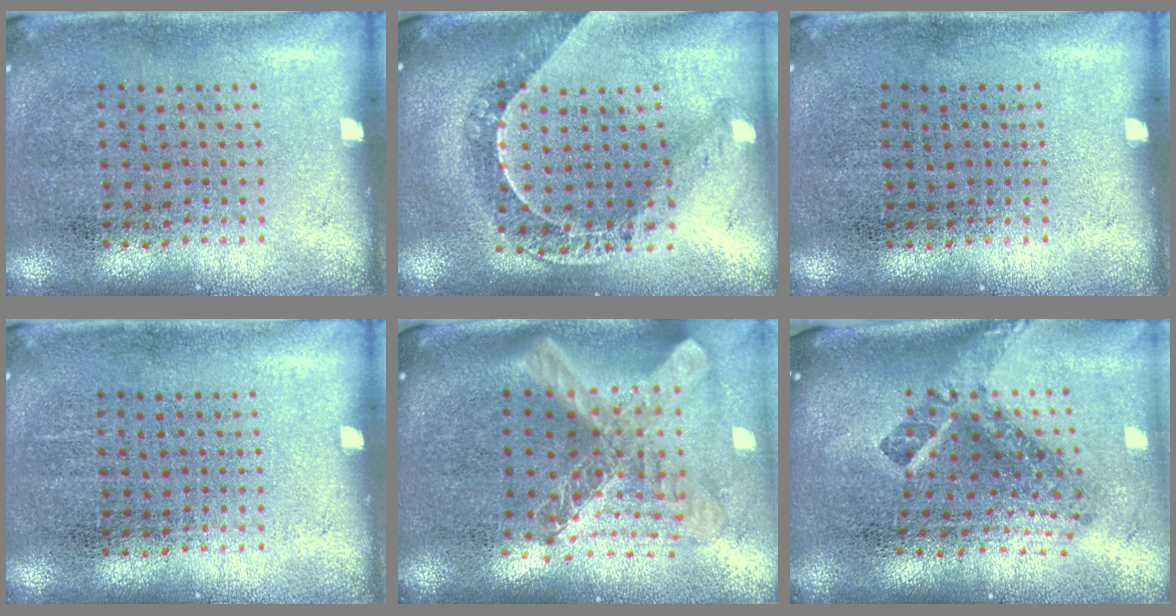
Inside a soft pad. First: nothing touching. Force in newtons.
{"total": 1.2, "press": 1.1, "slide": 0.3}
{"total": 0.0}
{"total": 0.0}
{"total": 2.8, "press": 2.0, "slide": 2.0}
{"total": 2.8, "press": 1.6, "slide": 2.2}